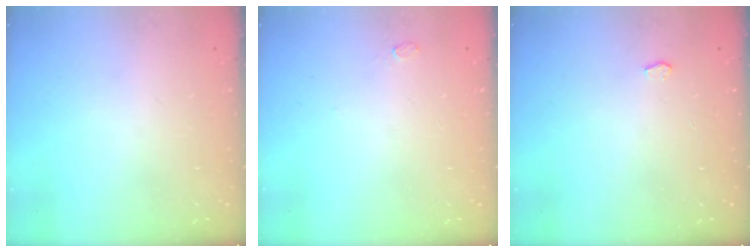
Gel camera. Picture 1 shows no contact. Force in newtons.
{"total": 3.9, "press": 3.2, "slide": 2.2}
{"total": 2.1, "press": 2.1, "slide": 0.2}